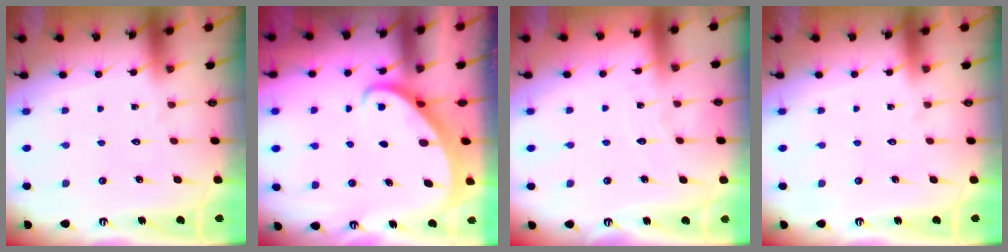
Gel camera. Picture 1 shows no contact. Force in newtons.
{"total": 2.7, "press": 2.7, "slide": 0.3}
{"total": 2.9, "press": 2.9, "slide": 0.2}
{"total": 0.0}